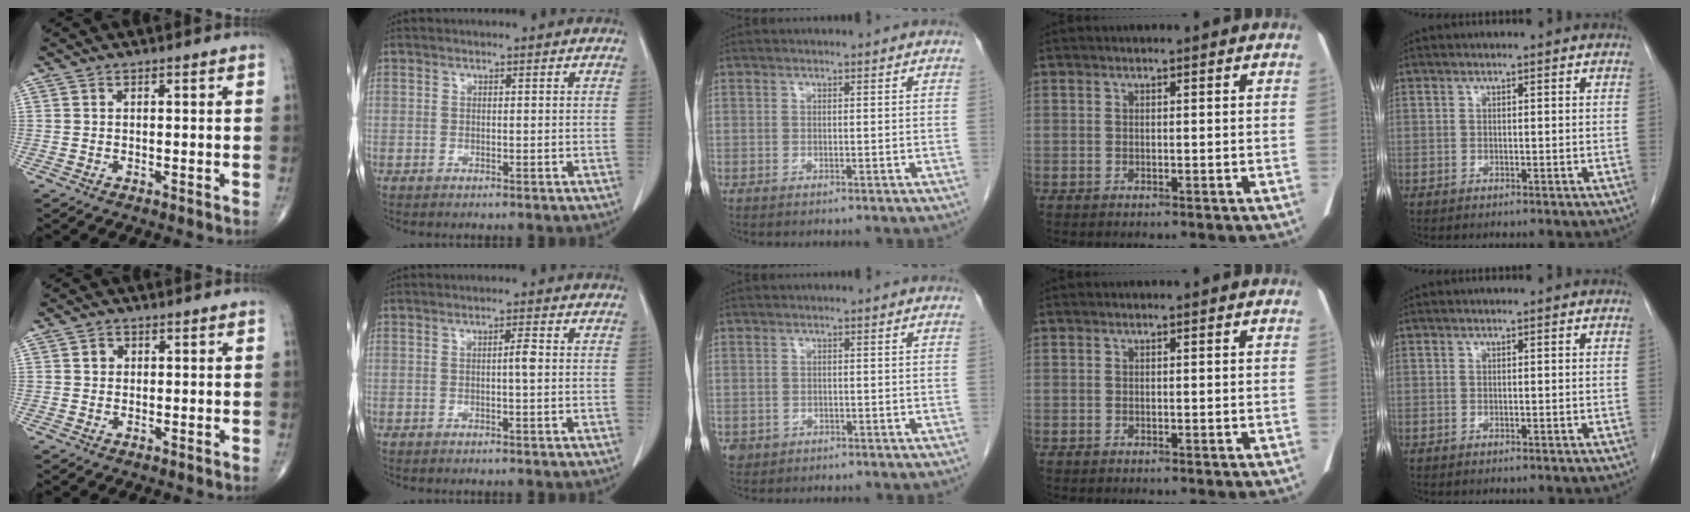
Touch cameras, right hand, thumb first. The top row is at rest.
{"thumb": {"total": 1.8, "force": [0.4, 1.6, 0.7], "torque": [-0.002, 0.001, 0.005]}, "index": {"total": 1.6, "force": [0.0, 0.0, 1.6], "torque": [-0.027, 0.002, -0.001]}, "middle": {"total": 1.9, "force": [-0.8, 1.7, 0.3], "torque": [-0.007, 0.003, -0.009]}}